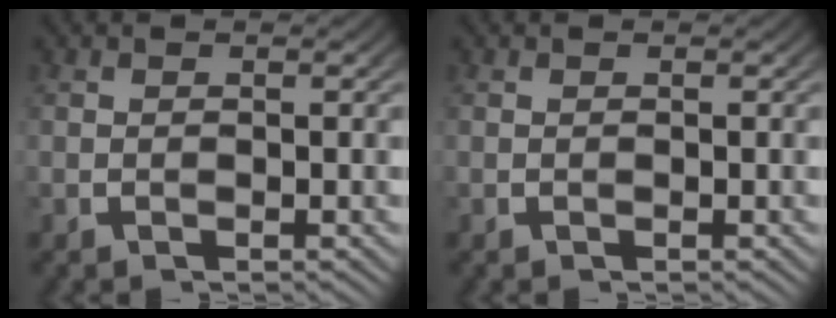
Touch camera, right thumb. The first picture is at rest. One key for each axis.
{"total": 0.0}